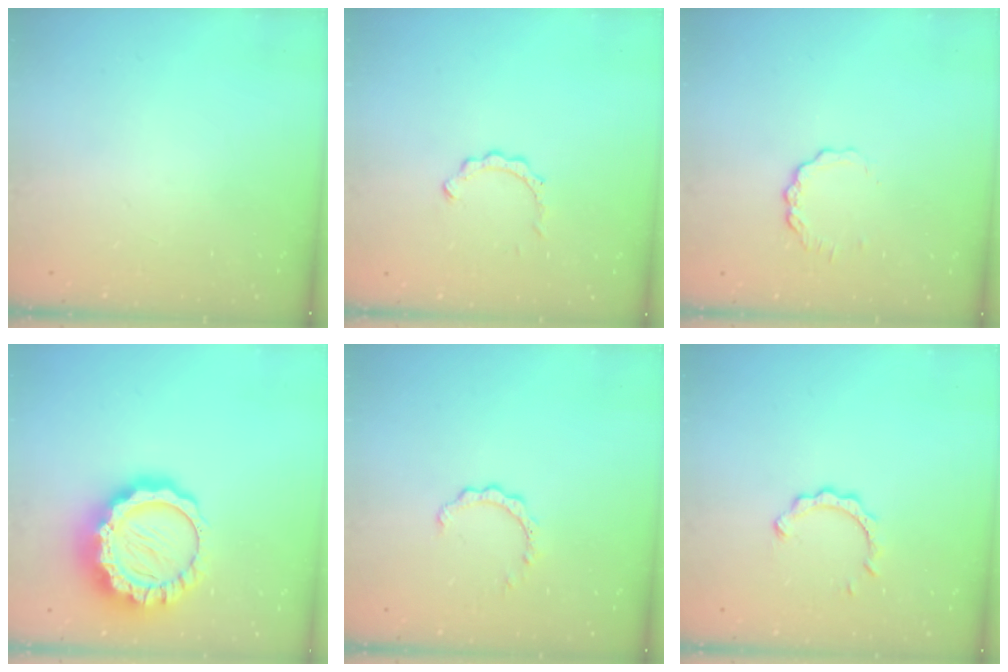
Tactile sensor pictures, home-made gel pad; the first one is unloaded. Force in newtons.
{"total": 2.1, "press": 2.1, "slide": 0.2}
{"total": 3.7, "press": 3.7, "slide": 0.4}
{"total": 16.9, "press": 16.9, "slide": 1.5}
{"total": 2.7, "press": 2.7, "slide": 0.0}
{"total": 5.1, "press": 5.1, "slide": 0.1}